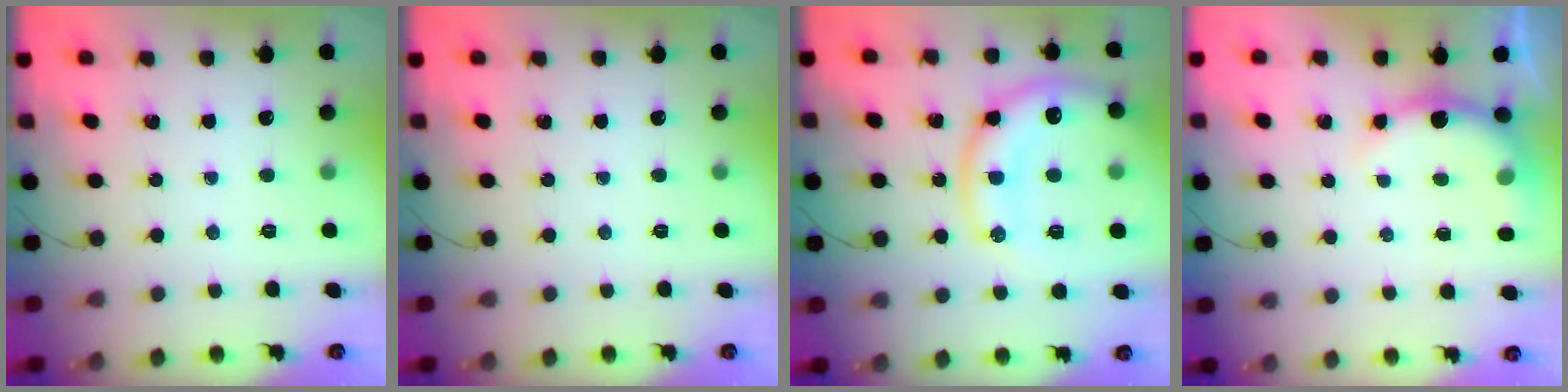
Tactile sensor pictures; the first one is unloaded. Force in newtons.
{"total": 0.0}
{"total": 18.4, "press": 18.2, "slide": 2.2}
{"total": 5.2, "press": 5.2, "slide": 0.5}